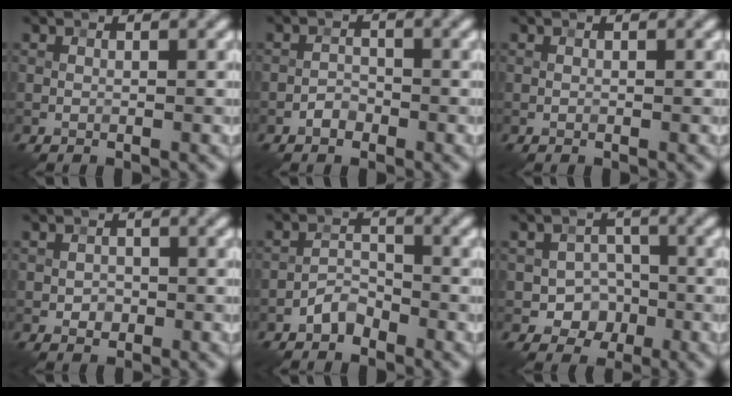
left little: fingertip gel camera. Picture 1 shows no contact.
{"total": 1.3, "force": [-0.9, 0.8, 0.5], "torque": [-0.004, 0.005, -0.017]}
{"total": 0.0}
{"total": 1.3, "force": [-0.4, 1.1, 0.6], "torque": [-0.007, -0.002, -0.009]}
{"total": 2.1, "force": [-1.6, 1.2, 0.8], "torque": [-0.010, 0.011, -0.033]}
{"total": 3.9, "force": [-1.3, 3.3, 1.6], "torque": [-0.007, 0.004, -0.026]}